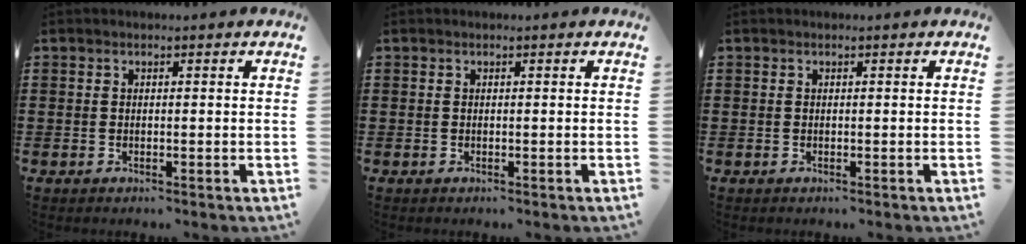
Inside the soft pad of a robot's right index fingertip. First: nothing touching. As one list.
[{"total": 0.0}, {"total": 0.0}]